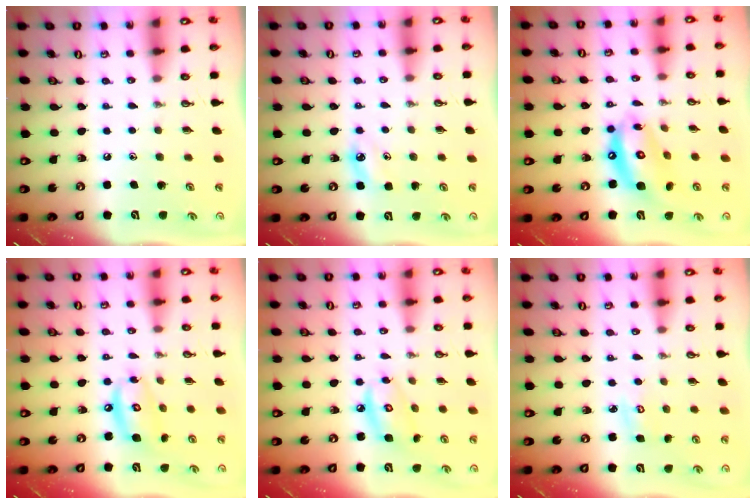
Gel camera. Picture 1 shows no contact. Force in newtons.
{"total": 5.1, "press": 5.1, "slide": 0.6}
{"total": 13.7, "press": 13.6, "slide": 1.4}
{"total": 10.7, "press": 10.7, "slide": 1.0}
{"total": 7.9, "press": 7.8, "slide": 0.6}
{"total": 4.3, "press": 4.3, "slide": 0.4}